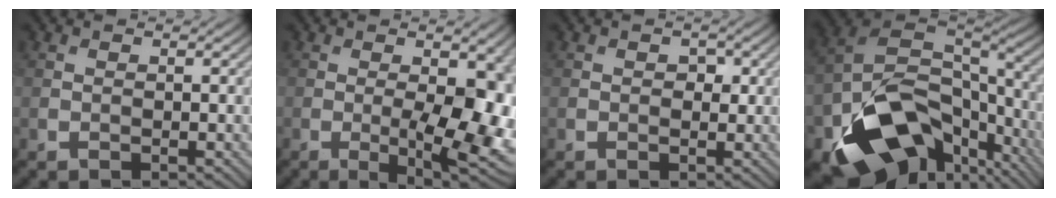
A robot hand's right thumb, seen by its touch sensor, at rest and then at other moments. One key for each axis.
{"total": 10.0, "fx": -1.4, "fy": 2.7, "fz": 9.5, "tx": -0.124, "ty": -0.013, "tz": -0.016}
{"total": 1.3, "fx": 0.2, "fy": 1.0, "fz": 0.7, "tx": -0.010, "ty": -0.006, "tz": 0.000}
{"total": 18.0, "fx": -8.5, "fy": 11.6, "fz": 10.8, "tx": -0.230, "ty": -0.050, "tz": -0.126}